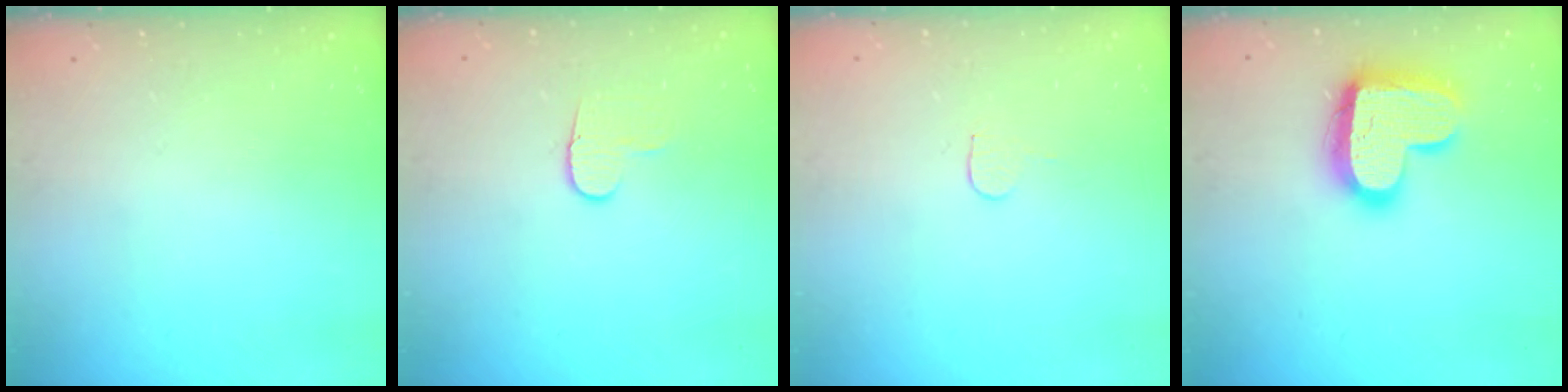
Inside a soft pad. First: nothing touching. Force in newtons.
{"total": 6.2, "press": 6.1, "slide": 0.6}
{"total": 4.9, "press": 4.9, "slide": 0.3}
{"total": 19.4, "press": 19.3, "slide": 1.4}